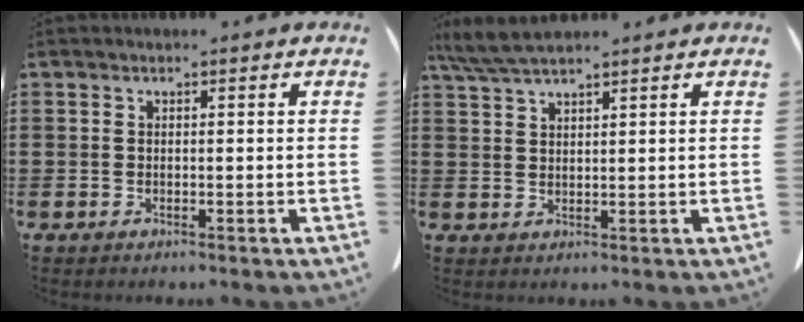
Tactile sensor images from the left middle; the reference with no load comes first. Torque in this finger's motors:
{"motor_torque": [0.20, 0.16, 0.04, 0.06]}